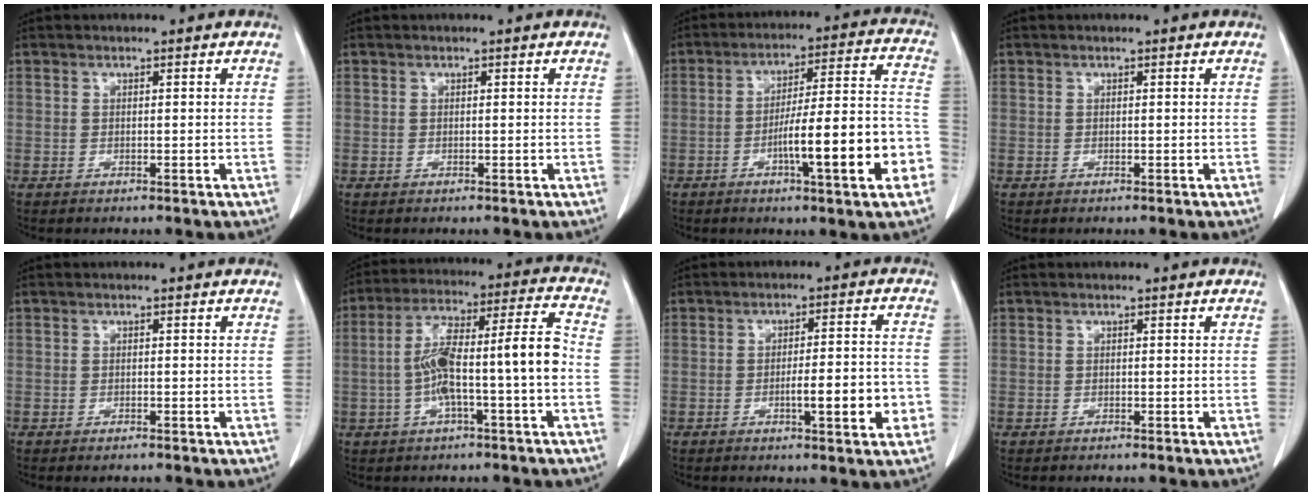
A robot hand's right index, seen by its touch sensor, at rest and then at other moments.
{"total": 0.0}
{"total": 15.9, "force": [-5.6, 1.1, 14.9], "torque": [-0.202, 0.015, -0.080]}
{"total": 0.0}
{"total": 0.6, "force": [-0.5, 0.1, 0.3], "torque": [-0.009, -0.002, -0.007]}
{"total": 12.6, "force": [-2.3, 0.9, 12.4], "torque": [-0.225, 0.036, -0.038]}
{"total": 8.1, "force": [-2.6, 1.1, 7.6], "torque": [-0.104, 0.006, -0.034]}
{"total": 0.0}